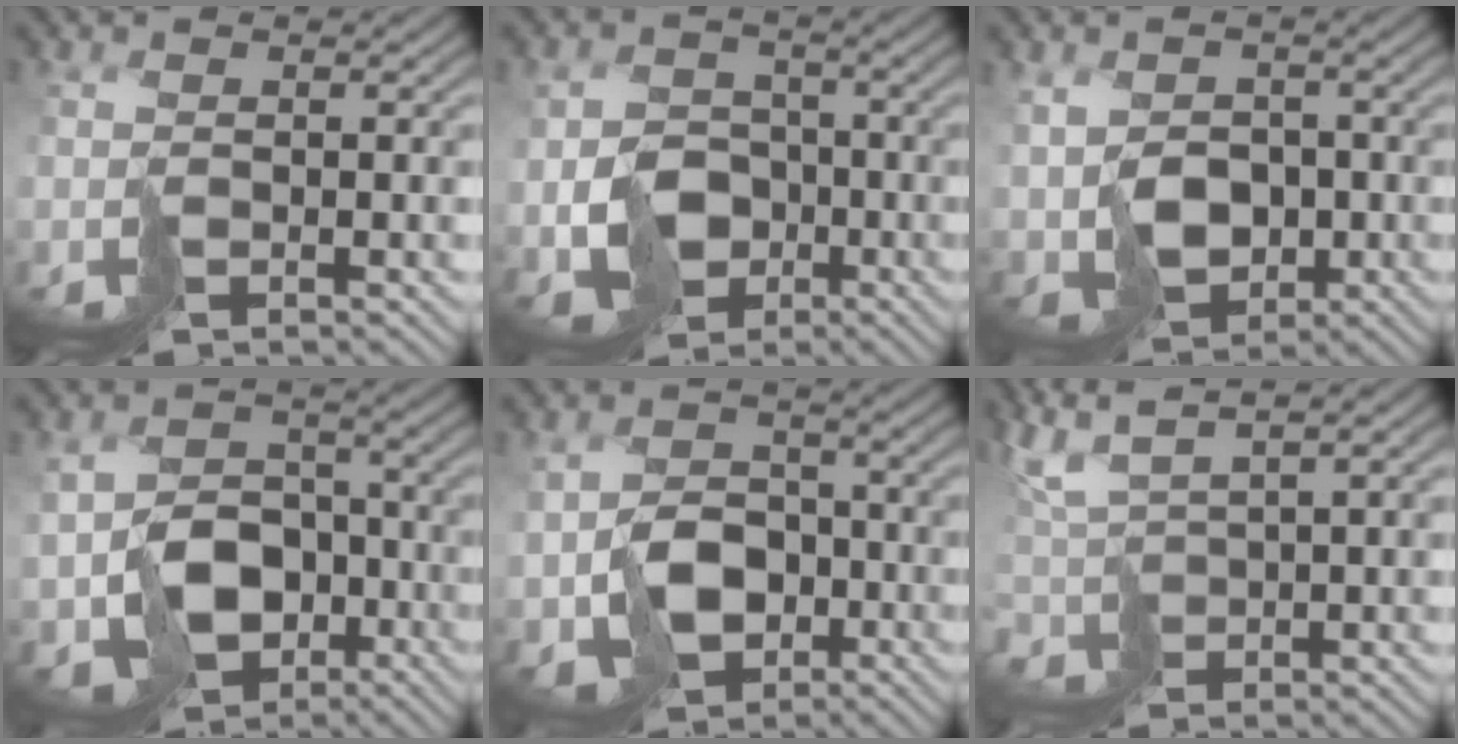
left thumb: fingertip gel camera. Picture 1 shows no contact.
{"total": 6.4, "force": [-1.7, 5.7, 2.3], "torque": [-0.048, -0.015, -0.031]}
{"total": 5.1, "force": [0.0, 4.6, 2.2], "torque": [-0.047, -0.009, 0.005]}
{"total": 8.8, "force": [-2.9, 7.2, 4.1], "torque": [-0.088, -0.024, -0.050]}
{"total": 6.5, "force": [-1.8, 5.5, 2.9], "torque": [-0.062, -0.011, -0.027]}
{"total": 5.5, "force": [4.9, 1.2, 2.2], "torque": [-0.071, 0.023, 0.101]}